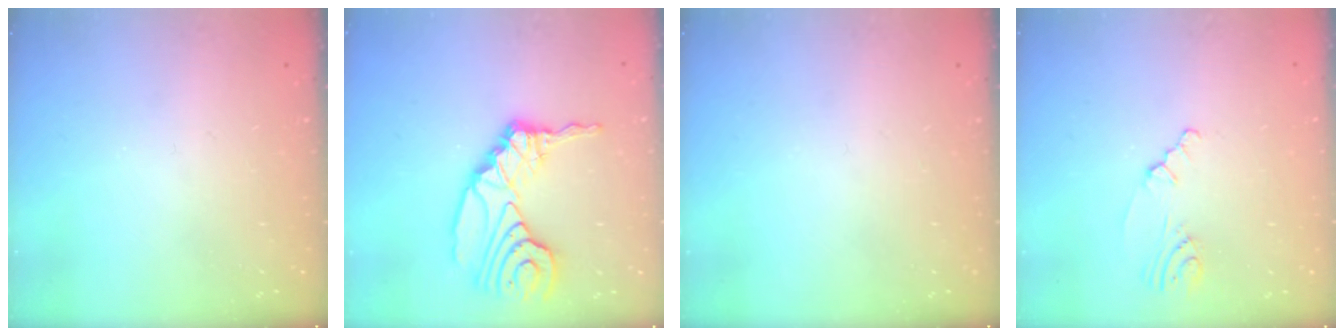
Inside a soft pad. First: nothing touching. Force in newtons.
{"total": 14.7, "press": 14.6, "slide": 2.0}
{"total": 0.0}
{"total": 2.0, "press": 2.0, "slide": 0.4}